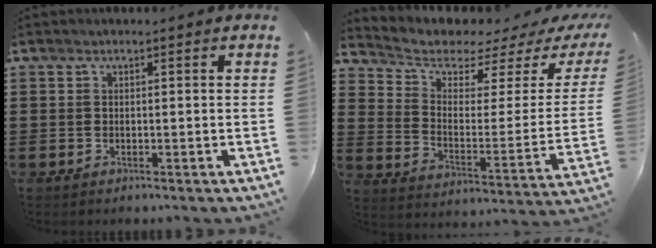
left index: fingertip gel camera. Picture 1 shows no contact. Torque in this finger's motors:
{"motor_torque": [2.14, 0.00, 0.56, 0.03]}